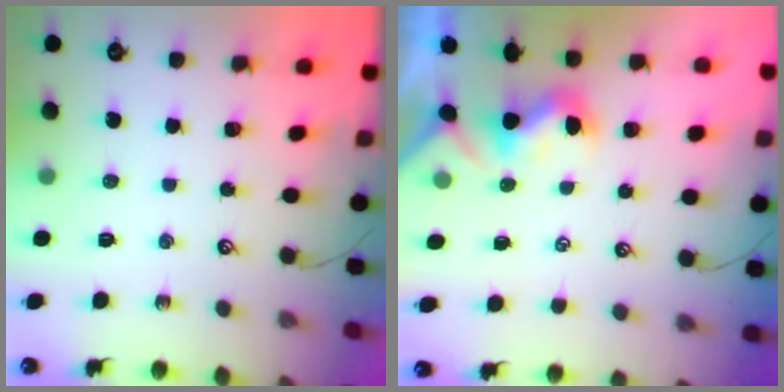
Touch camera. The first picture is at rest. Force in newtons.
{"total": 1.5, "press": 1.4, "slide": 0.5}